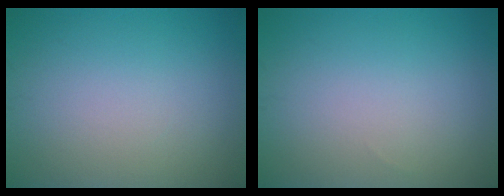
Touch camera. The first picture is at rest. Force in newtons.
{"total": 0.0}